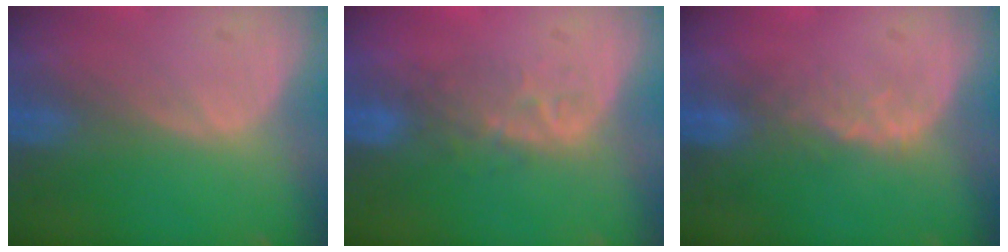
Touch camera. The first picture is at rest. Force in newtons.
{"total": 3.4, "press": 3.2, "slide": 1.1}
{"total": 2.6, "press": 2.1, "slide": 1.5}